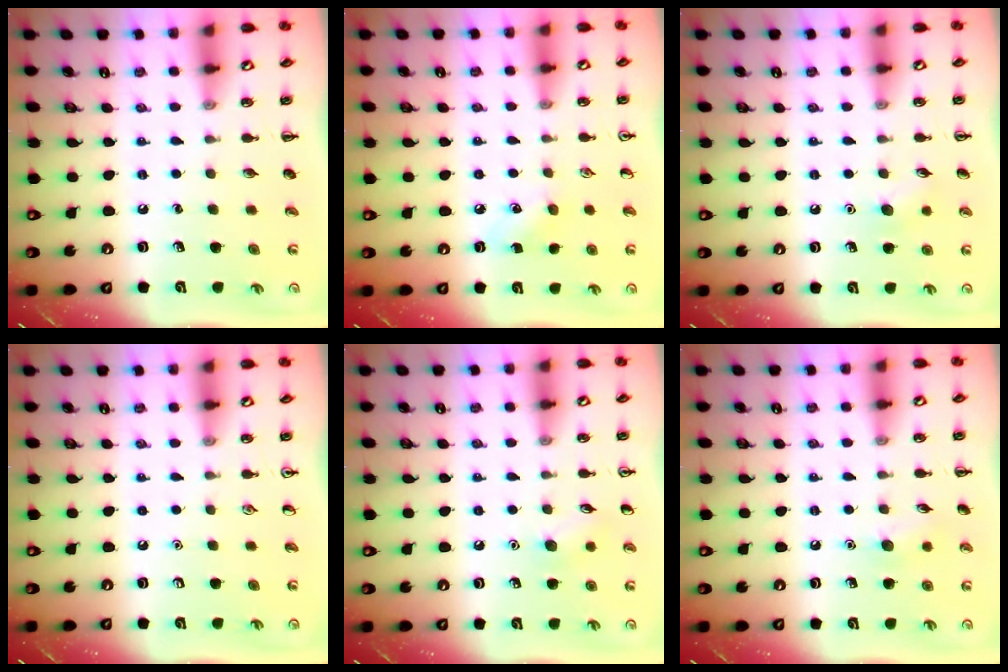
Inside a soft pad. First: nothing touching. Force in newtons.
{"total": 5.8, "press": 5.7, "slide": 1.4}
{"total": 6.9, "press": 6.7, "slide": 1.6}
{"total": 0.0}
{"total": 5.9, "press": 5.6, "slide": 1.9}
{"total": 6.6, "press": 6.4, "slide": 1.6}